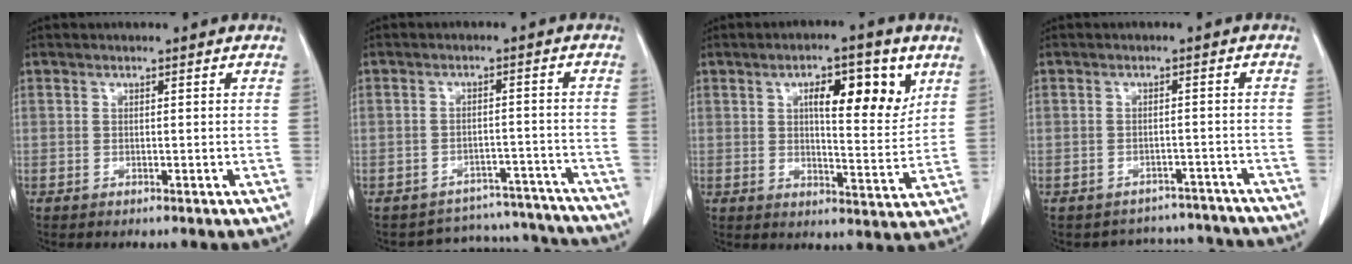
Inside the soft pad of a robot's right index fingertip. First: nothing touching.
{"total": 11.7, "force": [-11.2, 3.1, -1.0], "torque": [0.029, 0.045, -0.130]}
{"total": 10.2, "force": [4.4, 3.0, 8.7], "torque": [-0.125, 0.003, 0.063]}
{"total": 7.6, "force": [-7.1, 2.6, -1.0], "torque": [0.023, 0.035, -0.076]}